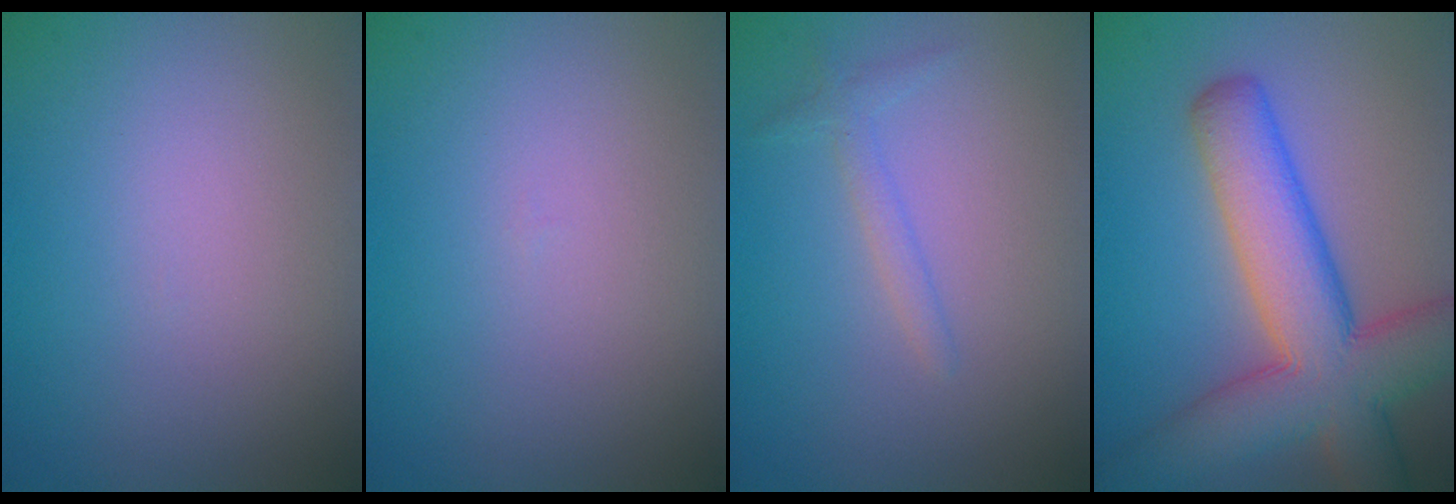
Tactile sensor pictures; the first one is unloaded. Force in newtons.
{"total": 0.0}
{"total": 1.3, "press": 1.3, "slide": 0.0}
{"total": 10.8, "press": 10.8, "slide": 0.5}